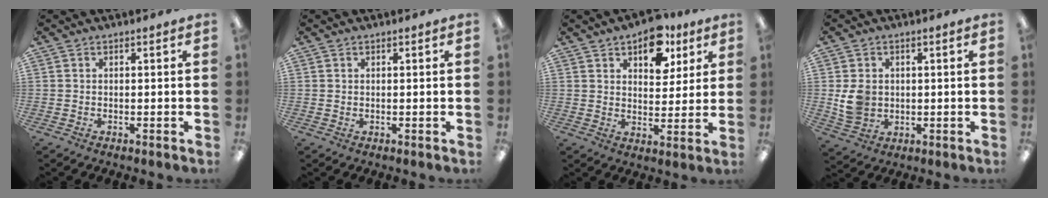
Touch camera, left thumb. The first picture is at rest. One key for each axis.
{"total": 0.6, "fx": 0.3, "fy": 0.4, "fz": 0.4, "tx": 0.000, "ty": -0.001, "tz": 0.004}
{"total": 11.2, "fx": 6.8, "fy": 6.5, "fz": 6.1, "tx": -0.067, "ty": -0.027, "tz": 0.114}
{"total": 6.2, "fx": 0.5, "fy": 5.3, "fz": 3.1, "tx": -0.052, "ty": 0.006, "tz": 0.012}